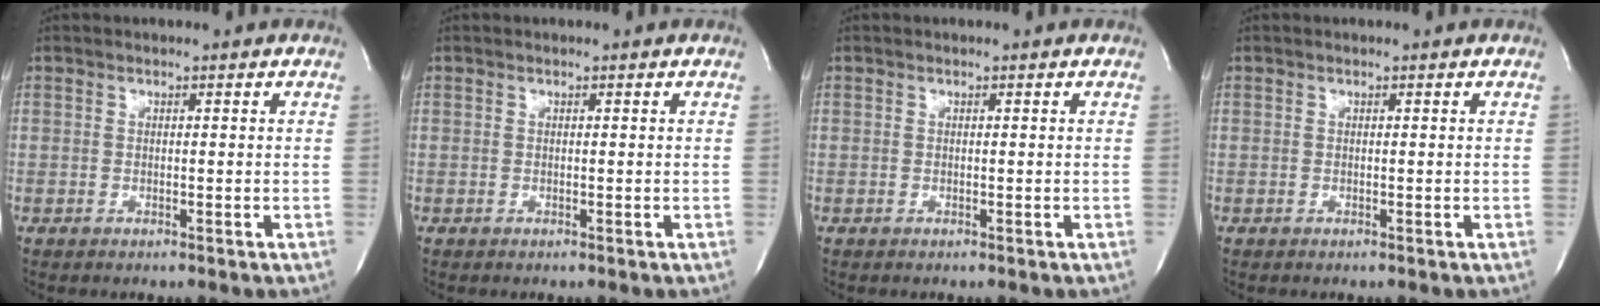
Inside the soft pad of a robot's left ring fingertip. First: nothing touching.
{"total": 0.0}
{"total": 0.0}
{"total": 0.0}